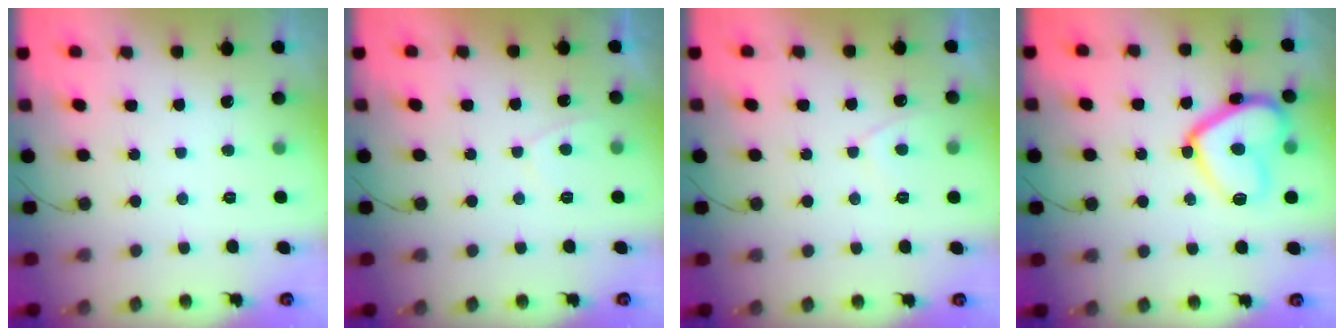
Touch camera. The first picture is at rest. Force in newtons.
{"total": 2.5, "press": 2.4, "slide": 0.7}
{"total": 2.9, "press": 2.8, "slide": 0.5}
{"total": 15.7, "press": 15.7, "slide": 1.0}